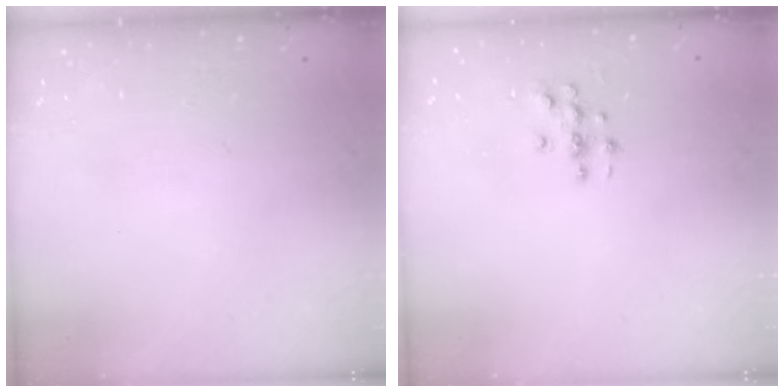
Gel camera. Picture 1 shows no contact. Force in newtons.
{"total": 3.1, "press": 3.1, "slide": 0.2}